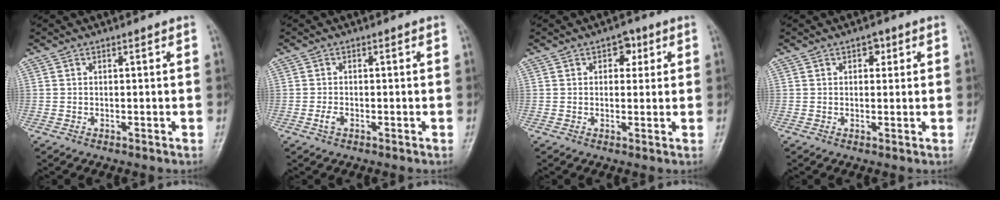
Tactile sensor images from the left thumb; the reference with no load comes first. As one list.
[{"total": 1.7, "force": [-0.7, 1.1, 1.1], "torque": [-0.022, 0.002, -0.015]}, {"total": 3.6, "force": [1.4, 2.6, 2.0], "torque": [0.001, -0.001, 0.014]}, {"total": 2.3, "force": [1.0, 1.7, 1.2], "torque": [0.001, -0.001, 0.010]}]